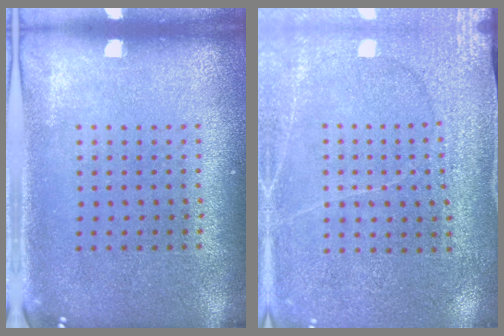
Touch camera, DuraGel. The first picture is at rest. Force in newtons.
{"total": 2.9, "press": 2.9, "slide": 0.2}